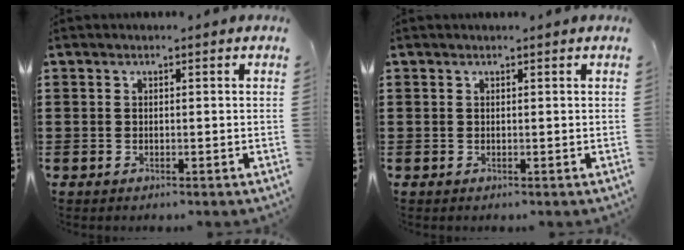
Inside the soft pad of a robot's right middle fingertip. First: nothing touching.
{"total": 0.0}